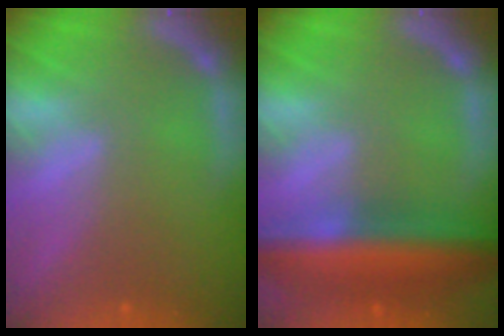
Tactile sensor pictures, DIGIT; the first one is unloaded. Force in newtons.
{"total": 9.5}